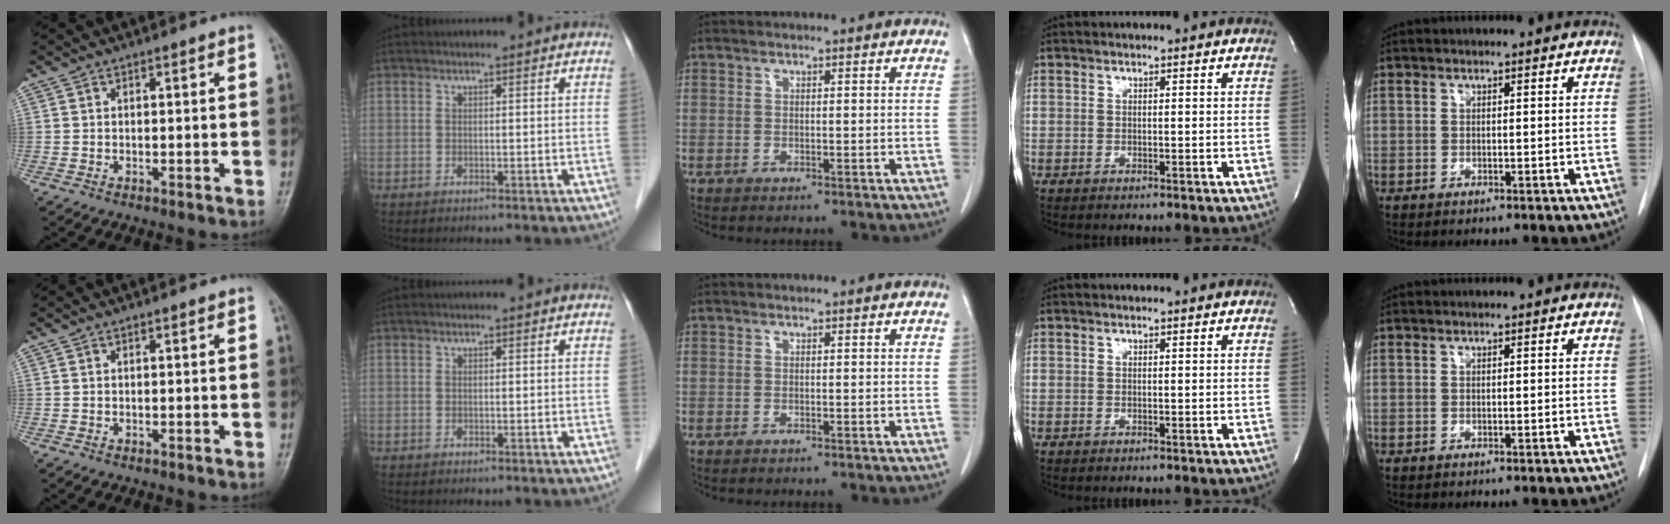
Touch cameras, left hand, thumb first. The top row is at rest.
{}